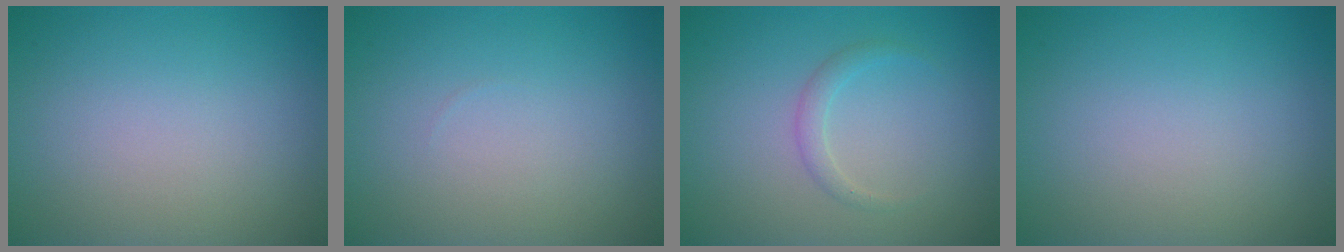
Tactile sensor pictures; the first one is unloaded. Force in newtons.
{"total": 0.0}
{"total": 1.2, "press": 1.2, "slide": 0.0}
{"total": 0.0}